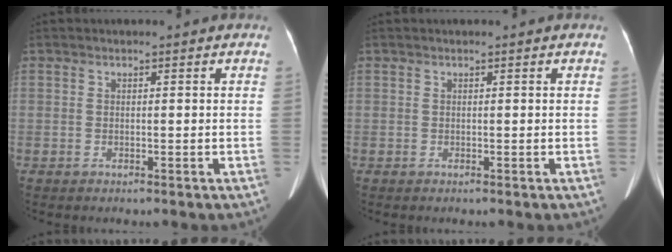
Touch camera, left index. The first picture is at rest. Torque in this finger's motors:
{"motor_torque": [-0.06, 0.02, -0.10, -0.01]}